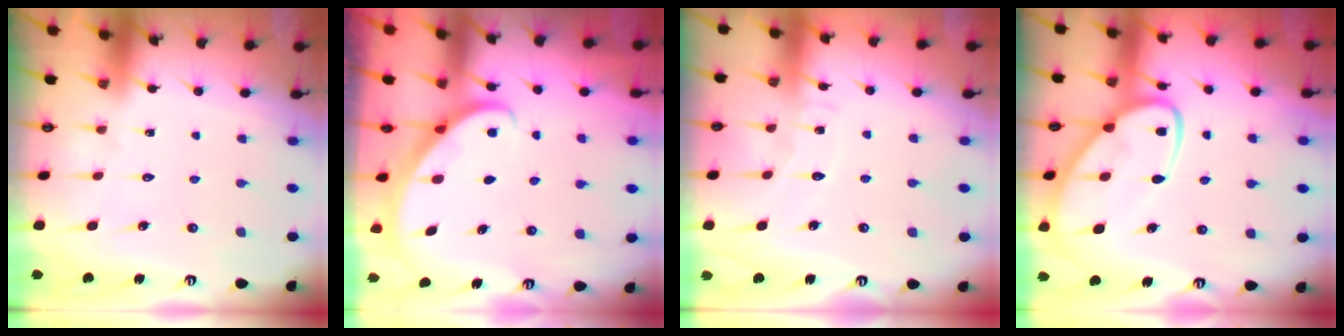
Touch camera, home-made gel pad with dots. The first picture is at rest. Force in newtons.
{"total": 2.8, "press": 2.8, "slide": 0.2}
{"total": 5.1, "press": 5.1, "slide": 0.5}
{"total": 12.1, "press": 12.1, "slide": 1.0}